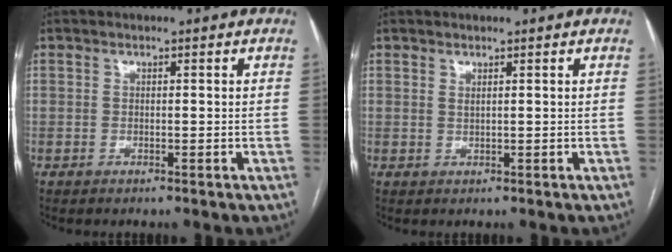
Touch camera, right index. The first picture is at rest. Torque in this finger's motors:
{"motor_torque": [-0.02, -0.11, -0.08, 0.00]}